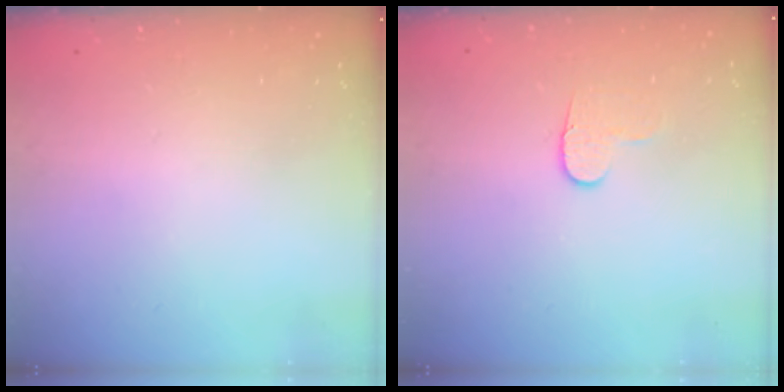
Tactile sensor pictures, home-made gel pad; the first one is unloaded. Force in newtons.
{"total": 6.2, "press": 6.1, "slide": 0.6}